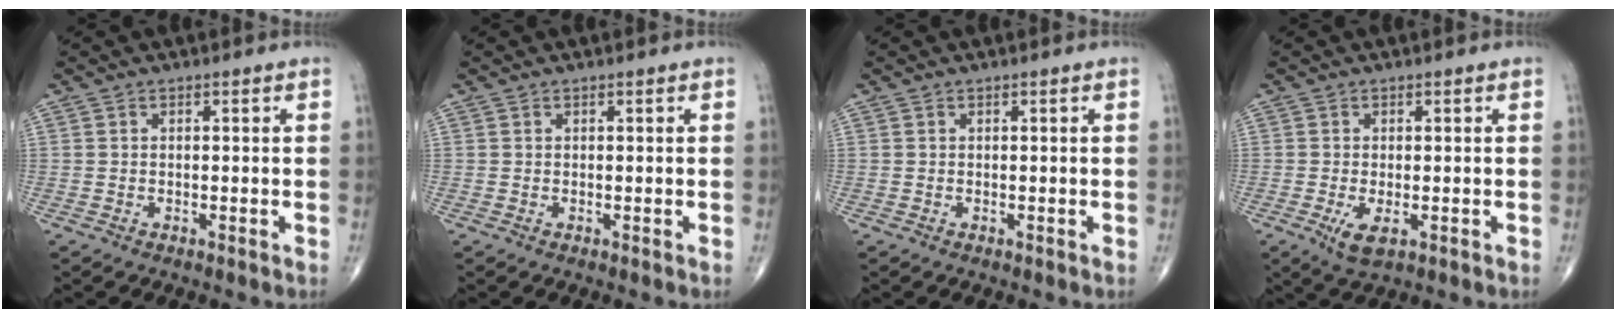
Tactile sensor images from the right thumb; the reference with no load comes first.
{"total": 0.0}
{"total": 0.0}
{"total": 4.0, "force": [-1.4, 1.7, 3.4], "torque": [-0.065, -0.010, -0.019]}